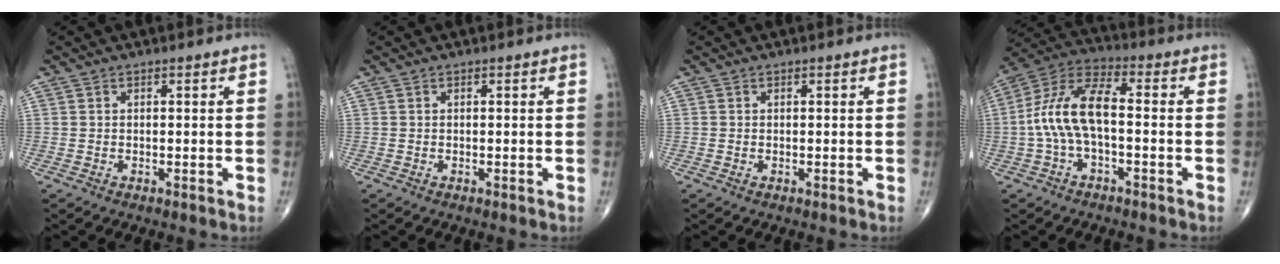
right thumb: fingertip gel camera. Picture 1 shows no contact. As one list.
[{"total": 0.0}, {"total": 0.0}, {"total": 11.7, "force": [-1.2, 5.4, 10.4], "torque": [-0.216, 0.043, -0.031]}]